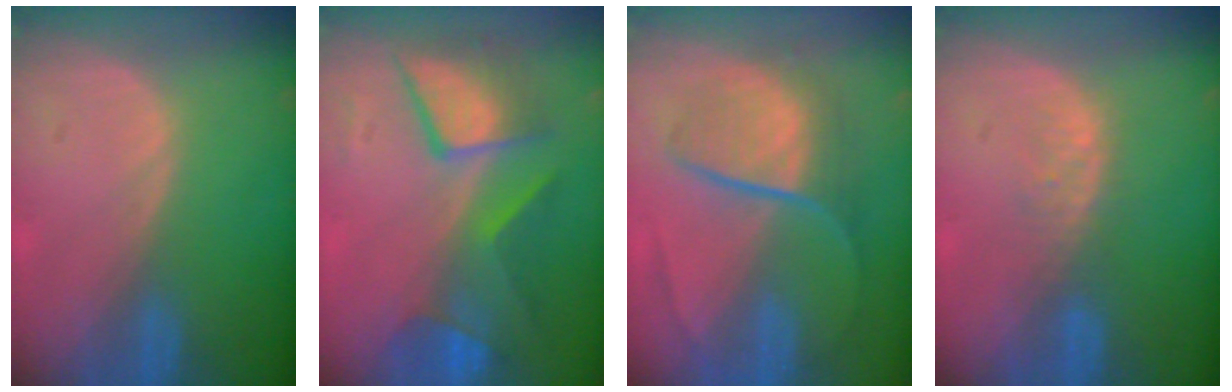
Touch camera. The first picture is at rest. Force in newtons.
{"total": 8.6, "press": 8.5, "slide": 0.4}
{"total": 8.9, "press": 7.6, "slide": 4.5}
{"total": 2.8, "press": 2.8, "slide": 0.3}